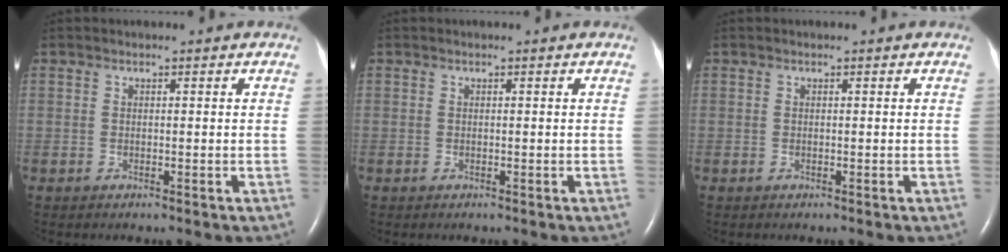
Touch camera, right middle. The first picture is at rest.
{"total": 0.0}
{"total": 0.0}